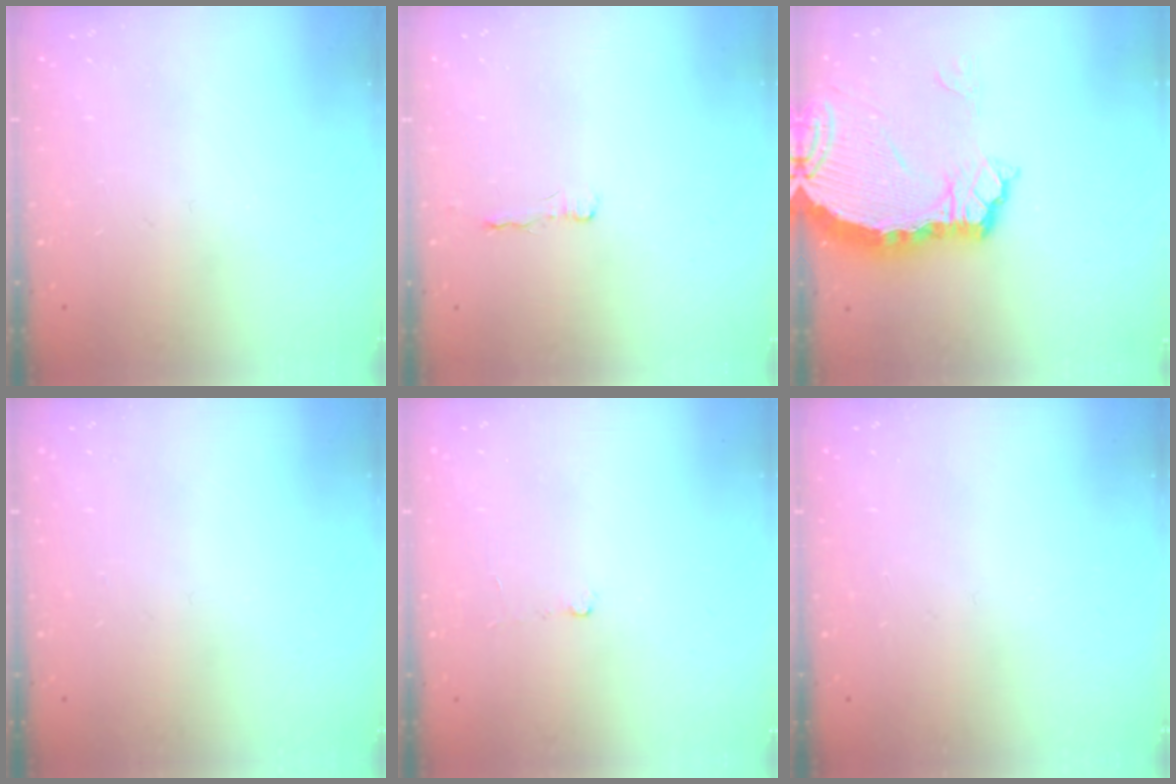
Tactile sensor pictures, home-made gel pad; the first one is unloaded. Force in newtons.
{"total": 2.2, "press": 2.2, "slide": 0.4}
{"total": 7.3, "press": 7.3, "slide": 0.8}
{"total": 0.0}
{"total": 1.6, "press": 1.6, "slide": 0.3}
{"total": 0.0}